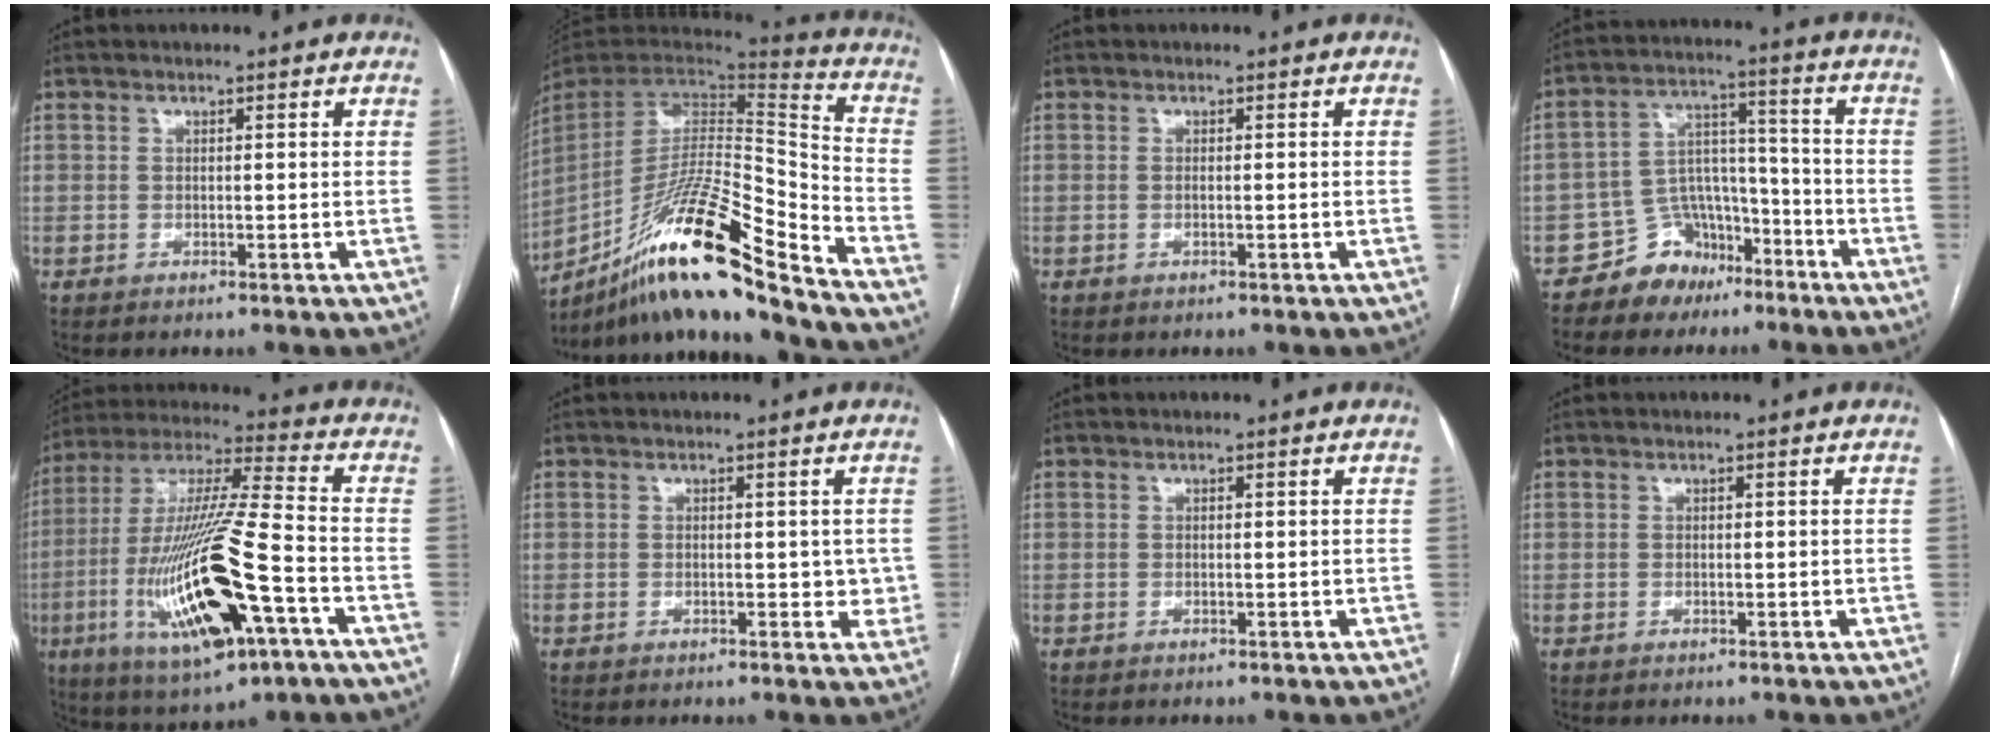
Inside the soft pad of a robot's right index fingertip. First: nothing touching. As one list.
[{"total": 23.0, "force": [-16.2, 1.1, 16.3], "torque": [-0.303, -0.013, -0.296]}, {"total": 0.6, "force": [-0.2, 0.0, 0.6], "torque": [-0.013, -0.001, 0.000]}, {"total": 8.8, "force": [-6.1, 6.0, 1.8], "torque": [-0.030, 0.042, -0.099]}, {"total": 22.3, "force": [-7.3, 3.3, 20.8], "torque": [-0.437, -0.027, -0.124]}, {"total": 2.5, "force": [0.2, 1.8, 1.7], "torque": [-0.009, 0.003, 0.002]}, {"total": 0.0}, {"total": 0.0}]